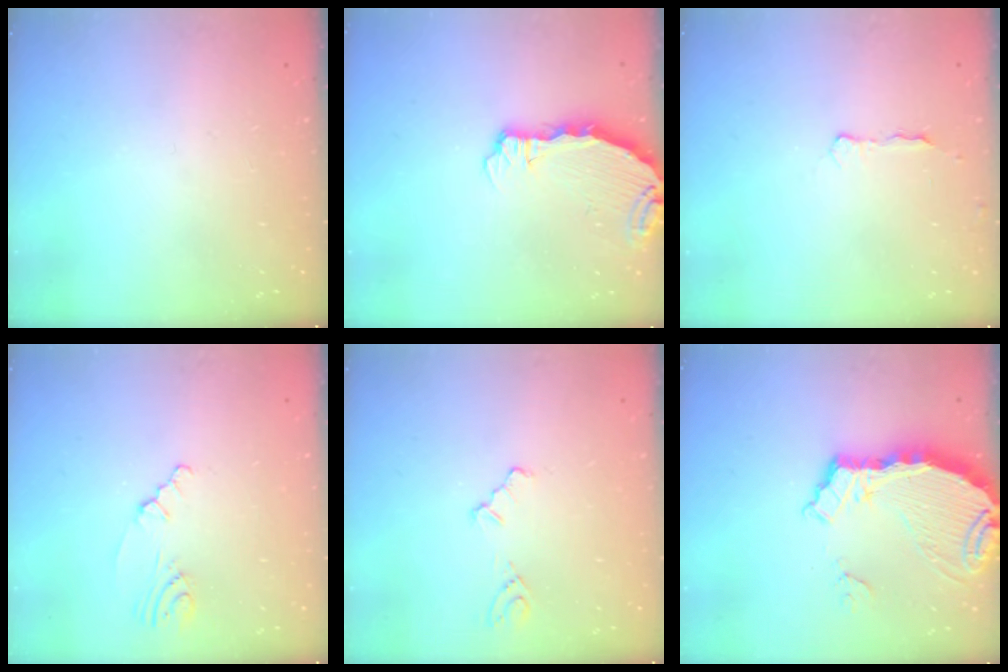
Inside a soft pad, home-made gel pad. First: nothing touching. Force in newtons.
{"total": 4.9, "press": 4.3, "slide": 2.3}
{"total": 5.0, "press": 3.4, "slide": 3.6}
{"total": 2.0, "press": 2.0, "slide": 0.4}
{"total": 3.7, "press": 3.6, "slide": 0.6}
{"total": 8.3, "press": 8.3, "slide": 1.0}